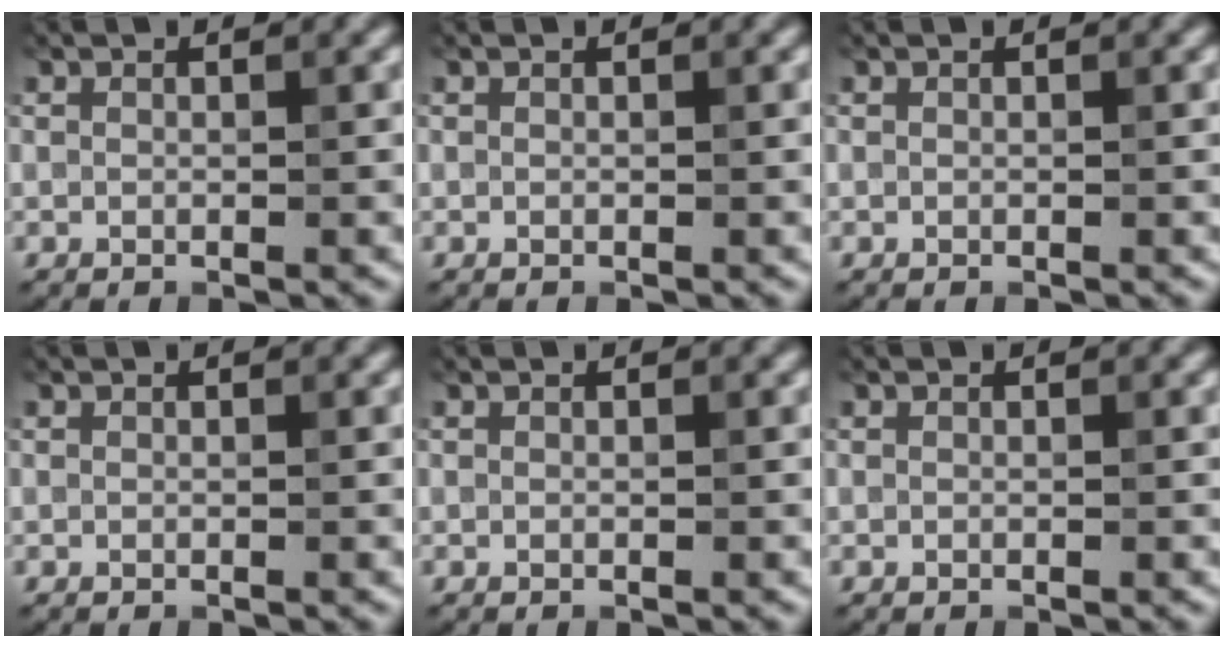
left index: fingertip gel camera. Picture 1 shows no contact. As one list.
[{"total": 0.0}, {"total": 0.0}, {"total": 0.0}, {"total": 0.0}, {"total": 0.0}]